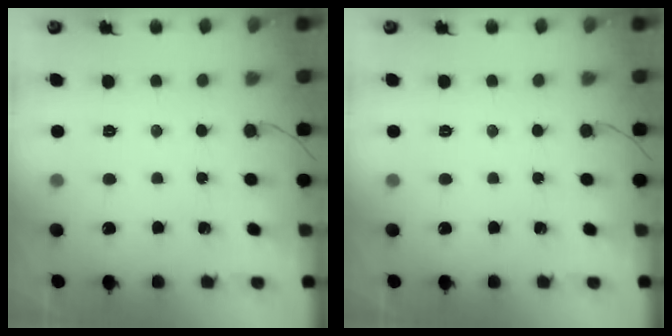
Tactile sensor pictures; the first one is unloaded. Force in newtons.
{"total": 0.0}